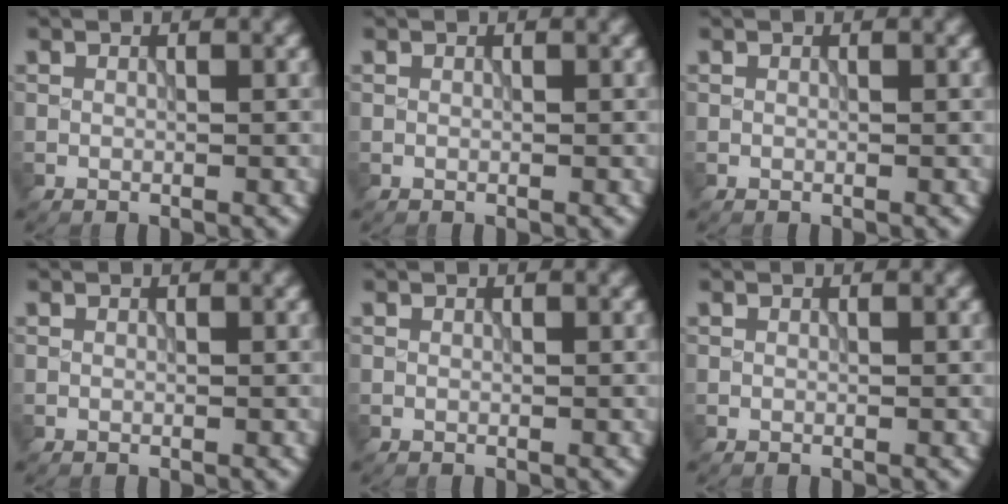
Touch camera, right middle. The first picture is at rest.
{"total": 0.0}
{"total": 0.0}
{"total": 0.0}
{"total": 0.0}
{"total": 0.0}